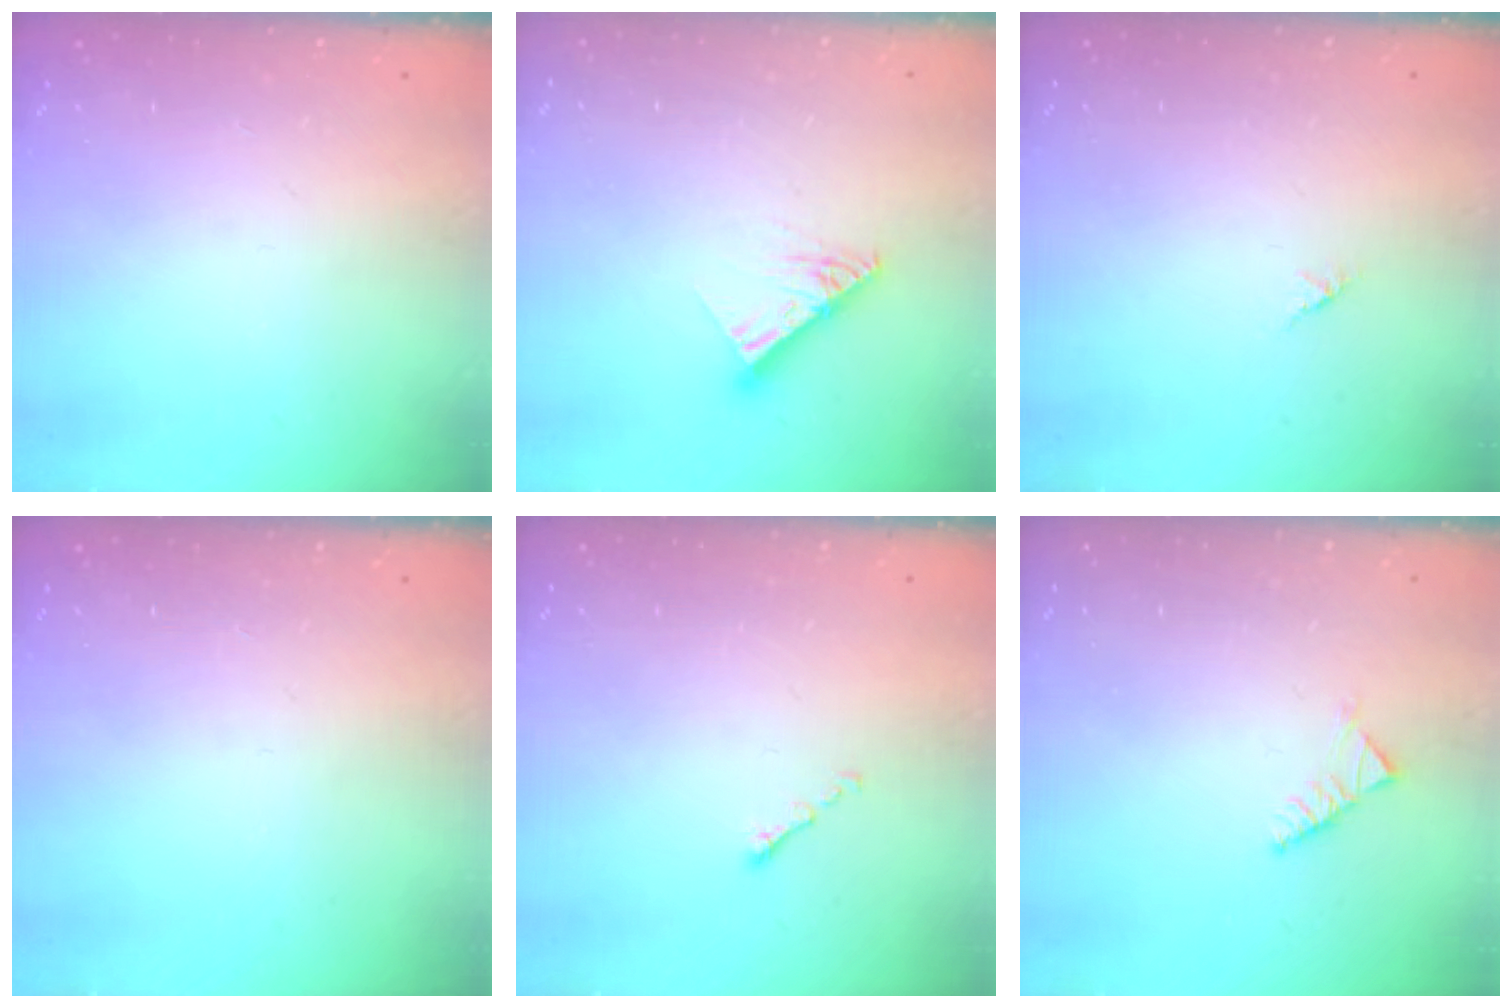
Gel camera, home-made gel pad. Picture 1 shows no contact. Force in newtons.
{"total": 10.0, "press": 9.9, "slide": 1.1}
{"total": 1.2, "press": 1.2, "slide": 0.3}
{"total": 0.0}
{"total": 0.6, "press": 0.5, "slide": 0.2}
{"total": 2.6, "press": 2.5, "slide": 0.8}